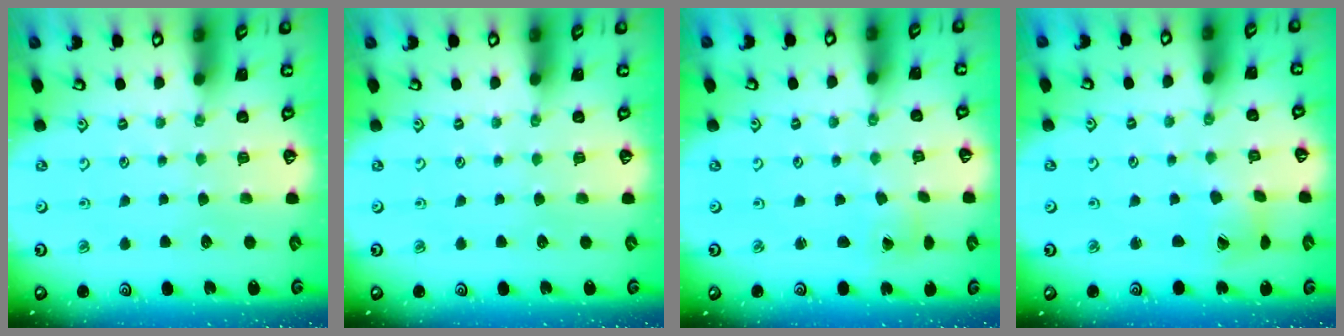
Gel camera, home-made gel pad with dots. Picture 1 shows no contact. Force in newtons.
{"total": 0.0}
{"total": 1.3, "press": 1.3, "slide": 0.1}
{"total": 3.0, "press": 2.9, "slide": 0.5}